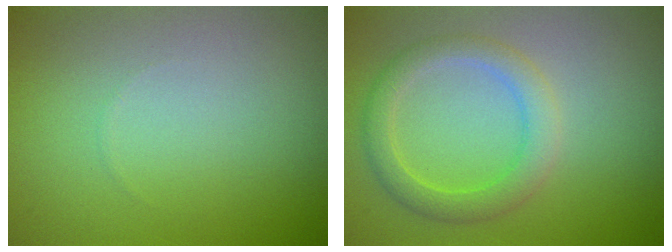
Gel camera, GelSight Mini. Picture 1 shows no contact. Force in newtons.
{"total": 3.1, "press": 3.1, "slide": 0.1}